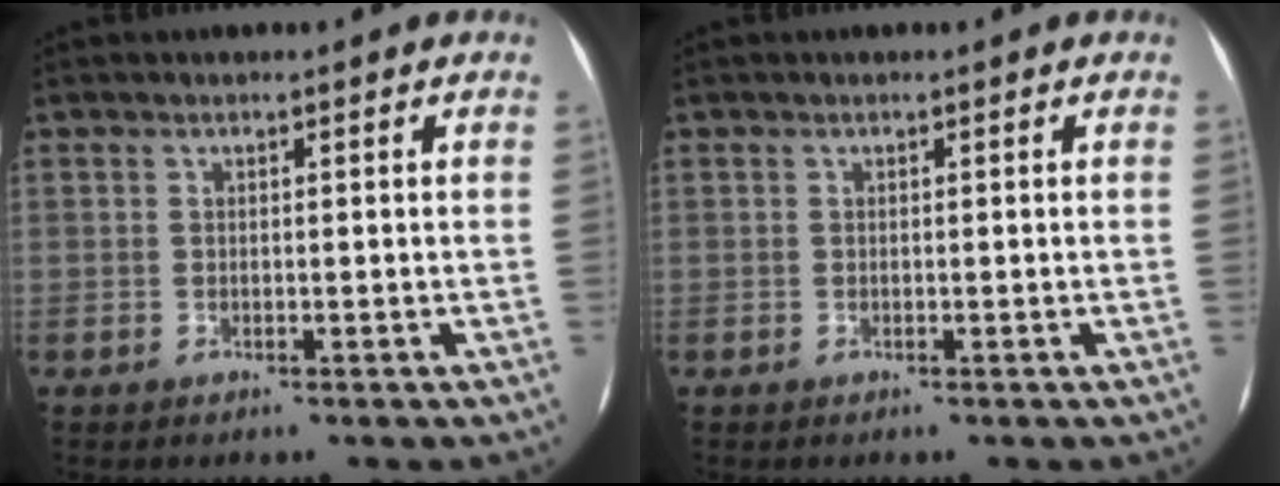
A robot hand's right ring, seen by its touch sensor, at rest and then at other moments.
{"total": 0.0}